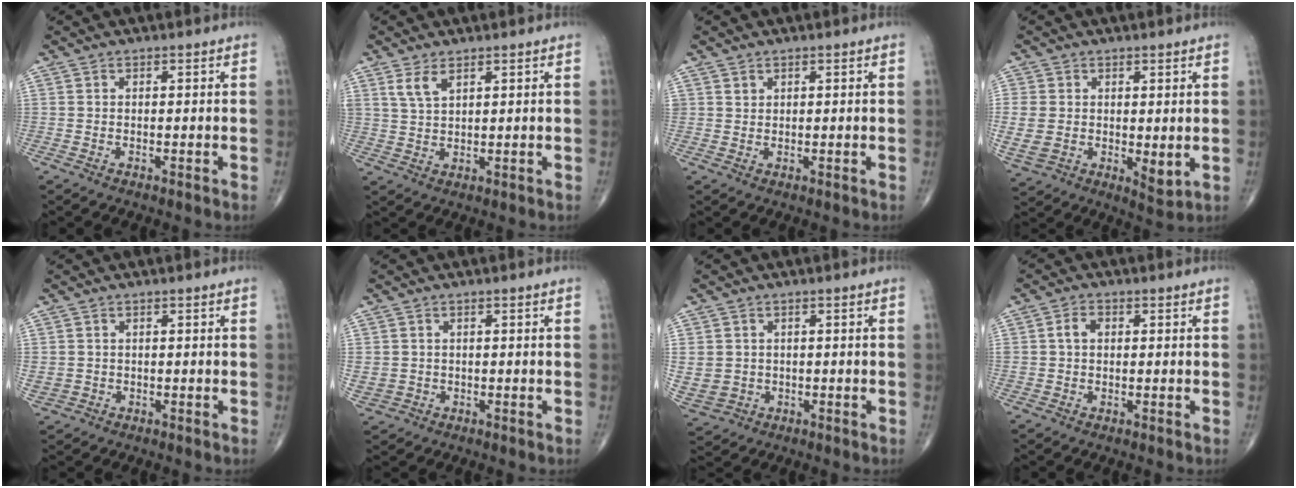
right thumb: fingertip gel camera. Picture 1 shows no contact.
{"total": 3.7, "force": [2.3, 1.7, 2.4], "torque": [-0.047, -0.008, 0.052]}
{"total": 1.1, "force": [0.7, 0.8, 0.1], "torque": [0.010, -0.003, 0.009]}
{"total": 10.4, "force": [-0.1, 6.5, 8.1], "torque": [-0.146, -0.017, 0.008]}
{"total": 2.5, "force": [-0.1, 2.3, 0.9], "torque": [-0.018, 0.004, 0.009]}
{"total": 4.1, "force": [-0.2, 3.8, 1.5], "torque": [-0.031, 0.004, 0.010]}
{"total": 10.5, "force": [-0.6, 9.6, 4.3], "torque": [-0.129, 0.011, 0.013]}
{"total": 2.9, "force": [0.4, 2.2, 1.9], "torque": [-0.037, 0.009, 0.007]}